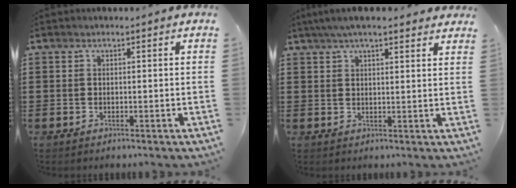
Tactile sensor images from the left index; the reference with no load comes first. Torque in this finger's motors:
{"motor_torque": [2.14, 0.00, 0.26, -0.01]}